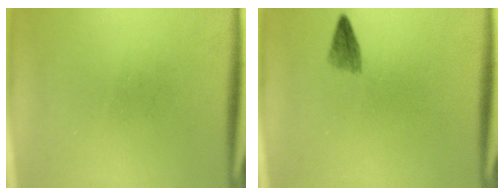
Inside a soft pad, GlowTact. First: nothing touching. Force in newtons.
{"total": 1.7}